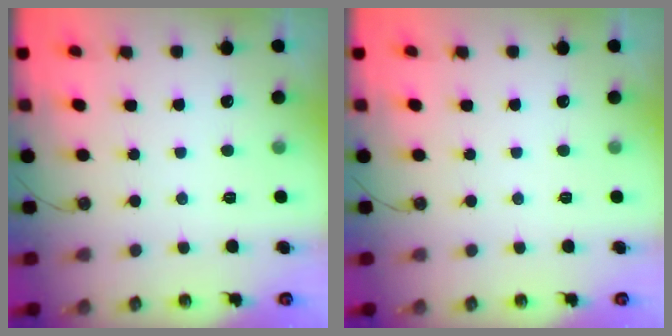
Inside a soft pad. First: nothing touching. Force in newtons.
{"total": 0.0}